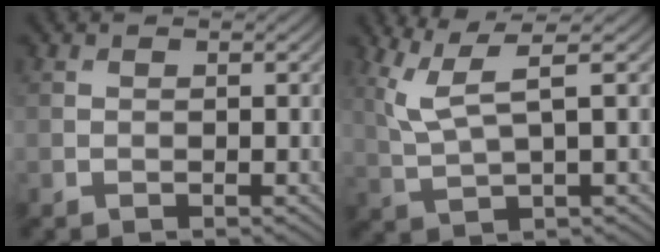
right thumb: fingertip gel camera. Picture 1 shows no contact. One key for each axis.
{"total": 6.2, "fx": 2.3, "fy": 1.5, "fz": 5.6, "tx": -0.130, "ty": 0.010, "tz": 0.054}